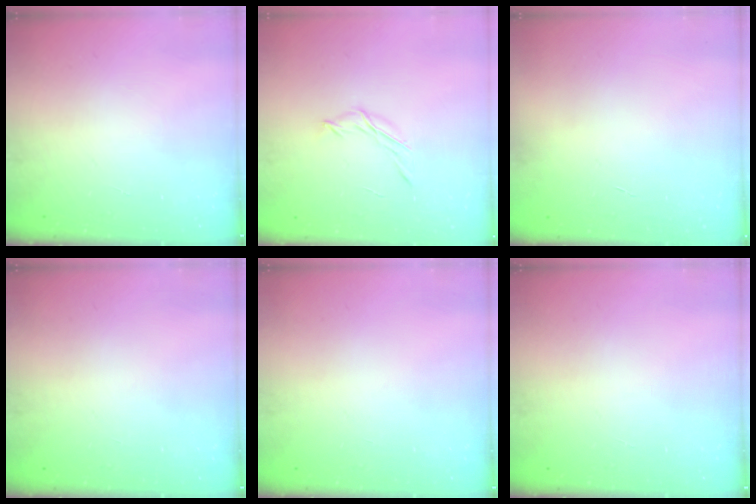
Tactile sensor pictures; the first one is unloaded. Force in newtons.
{"total": 4.7, "press": 4.6, "slide": 1.0}
{"total": 0.0}
{"total": 0.0}
{"total": 0.0}
{"total": 0.0}